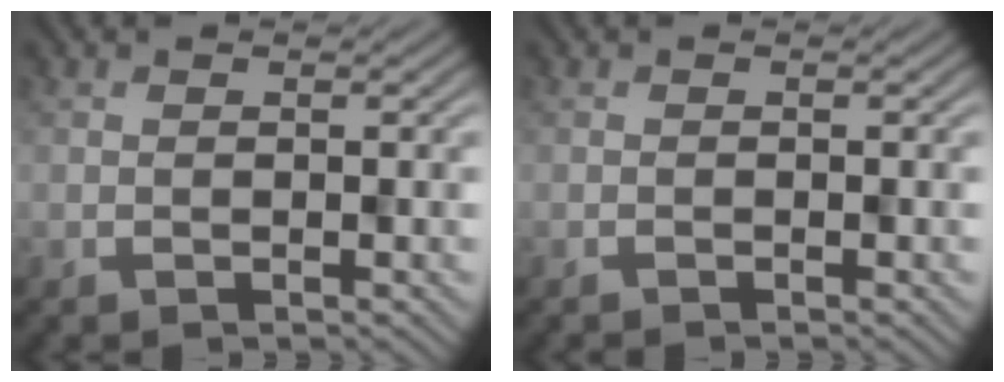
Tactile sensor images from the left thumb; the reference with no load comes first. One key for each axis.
{"total": 0.6, "fx": -0.6, "fy": 0.1, "fz": 0.0, "tx": 0.004, "ty": 0.001, "tz": -0.009}